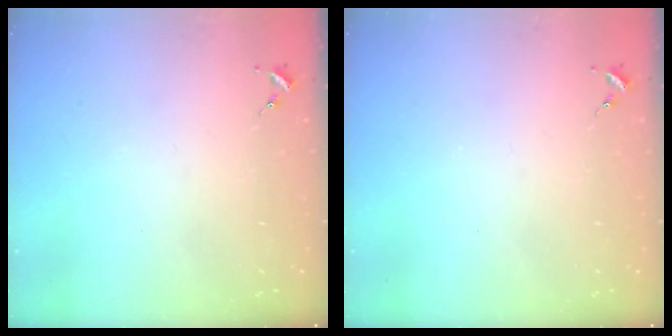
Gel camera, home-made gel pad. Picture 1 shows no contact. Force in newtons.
{"total": 0.0}